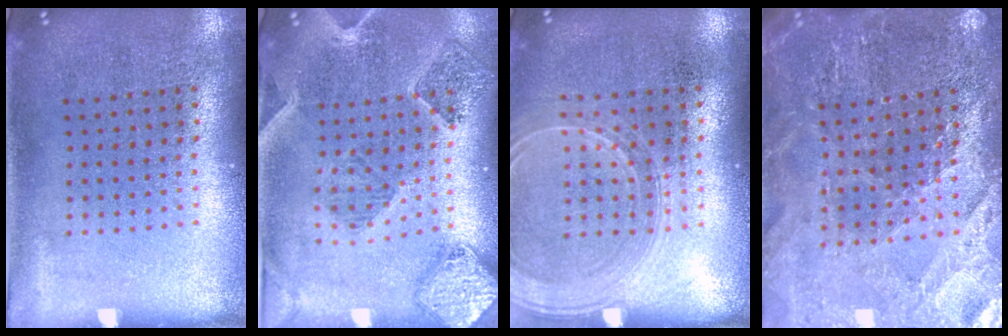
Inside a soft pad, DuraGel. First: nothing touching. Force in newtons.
{"total": 1.6, "press": 1.5, "slide": 0.4}
{"total": 1.5, "press": 1.5, "slide": 0.4}
{"total": 2.8, "press": 2.8, "slide": 0.2}